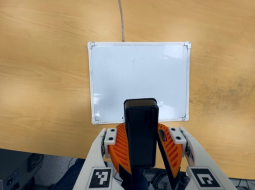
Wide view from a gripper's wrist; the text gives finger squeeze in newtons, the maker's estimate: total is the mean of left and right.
{"total": 7.9, "left": 8.5, "right": 7.2}